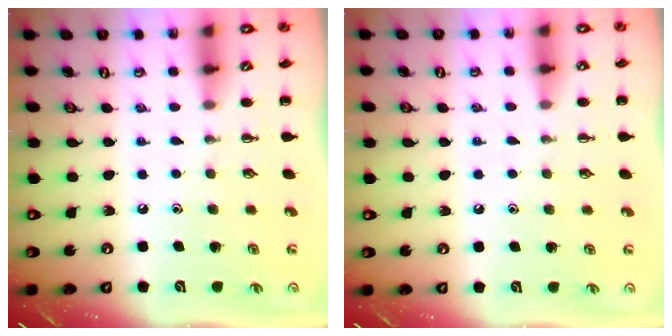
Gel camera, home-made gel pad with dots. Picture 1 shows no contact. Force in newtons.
{"total": 4.7, "press": 4.4, "slide": 1.7}